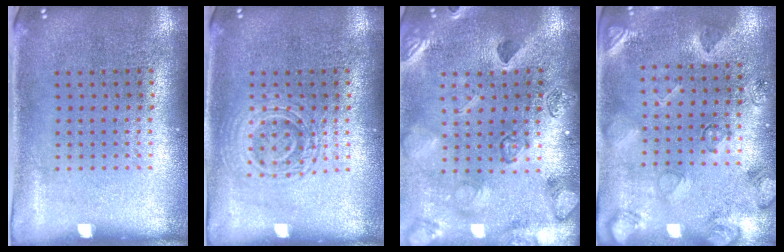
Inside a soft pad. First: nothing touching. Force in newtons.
{"total": 2.7, "press": 2.6, "slide": 0.6}
{"total": 2.1, "press": 2.1, "slide": 0.3}
{"total": 2.5, "press": 1.9, "slide": 1.6}